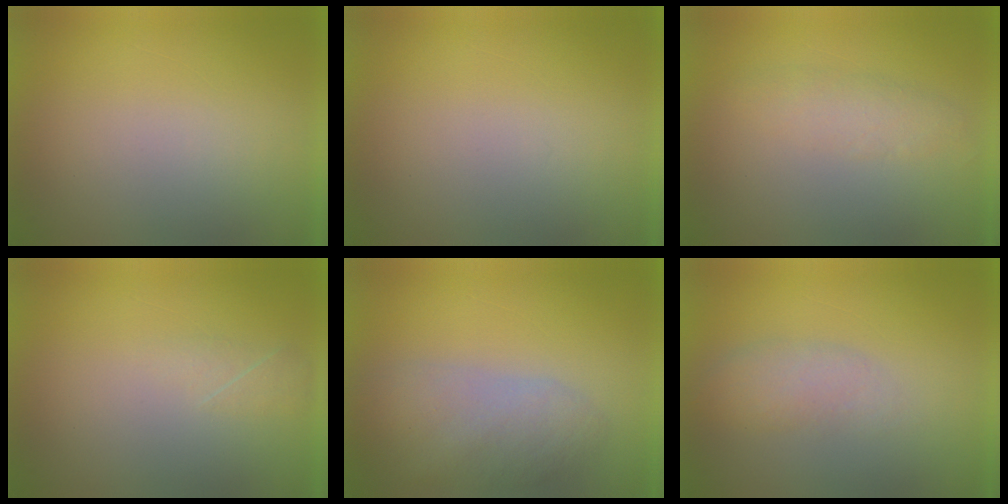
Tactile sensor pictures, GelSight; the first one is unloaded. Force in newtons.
{"total": 0.0}
{"total": 2.5}
{"total": 1.6}
{"total": 5.4}
{"total": 3.9}